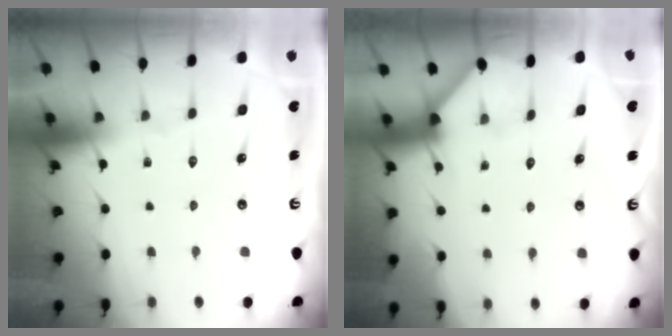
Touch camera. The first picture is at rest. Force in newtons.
{"total": 2.6, "press": 2.6, "slide": 0.2}